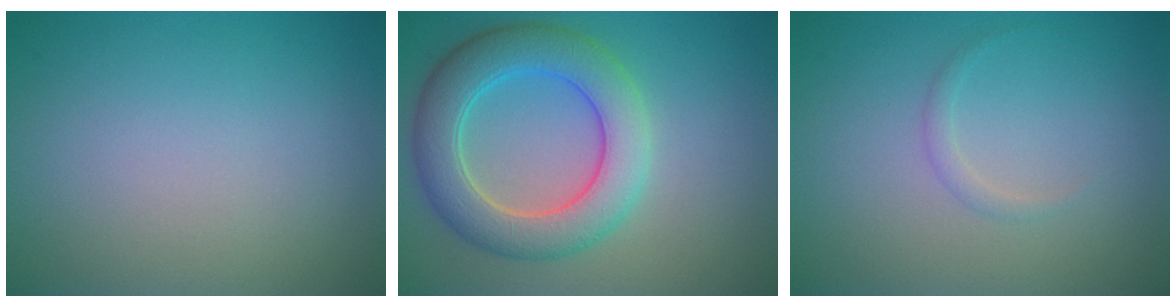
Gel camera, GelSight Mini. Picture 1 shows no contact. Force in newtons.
{"total": 6.8, "press": 6.8, "slide": 0.2}
{"total": 0.8, "press": 0.8, "slide": 0.1}